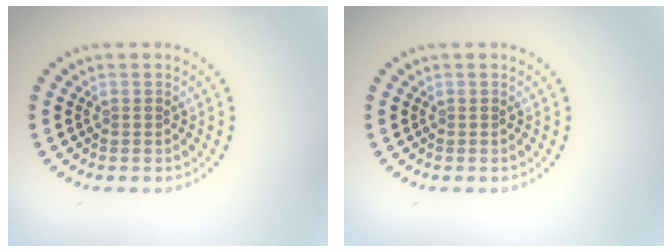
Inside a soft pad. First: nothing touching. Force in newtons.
{"total": 0.0}